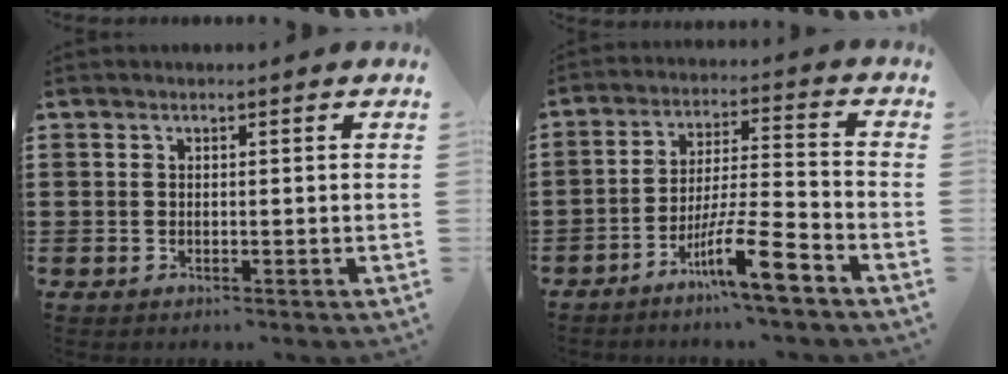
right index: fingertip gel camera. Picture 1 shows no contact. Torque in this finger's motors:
{"motor_torque": [1.87, -0.26, 0.64, 0.08]}